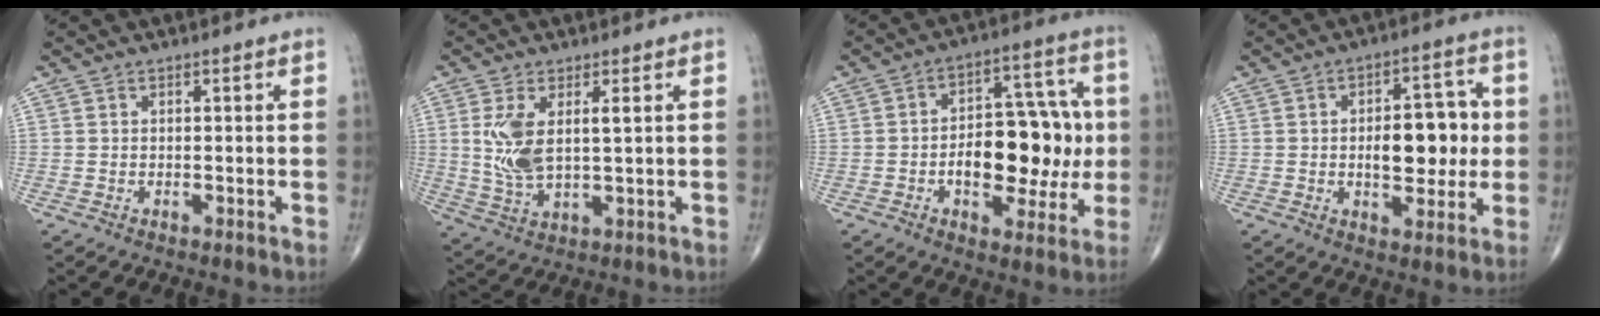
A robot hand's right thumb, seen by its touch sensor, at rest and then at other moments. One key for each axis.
{"total": 8.3, "fx": 1.9, "fy": 3.5, "fz": 7.3, "tx": -0.154, "ty": -0.012, "tz": 0.047}
{"total": 17.3, "fx": -1.7, "fy": 9.6, "fz": 14.3, "tx": -0.162, "ty": 0.036, "tz": -0.020}
{"total": 12.1, "fx": 0.1, "fy": 6.3, "fz": 10.3, "tx": -0.113, "ty": 0.013, "tz": 0.003}